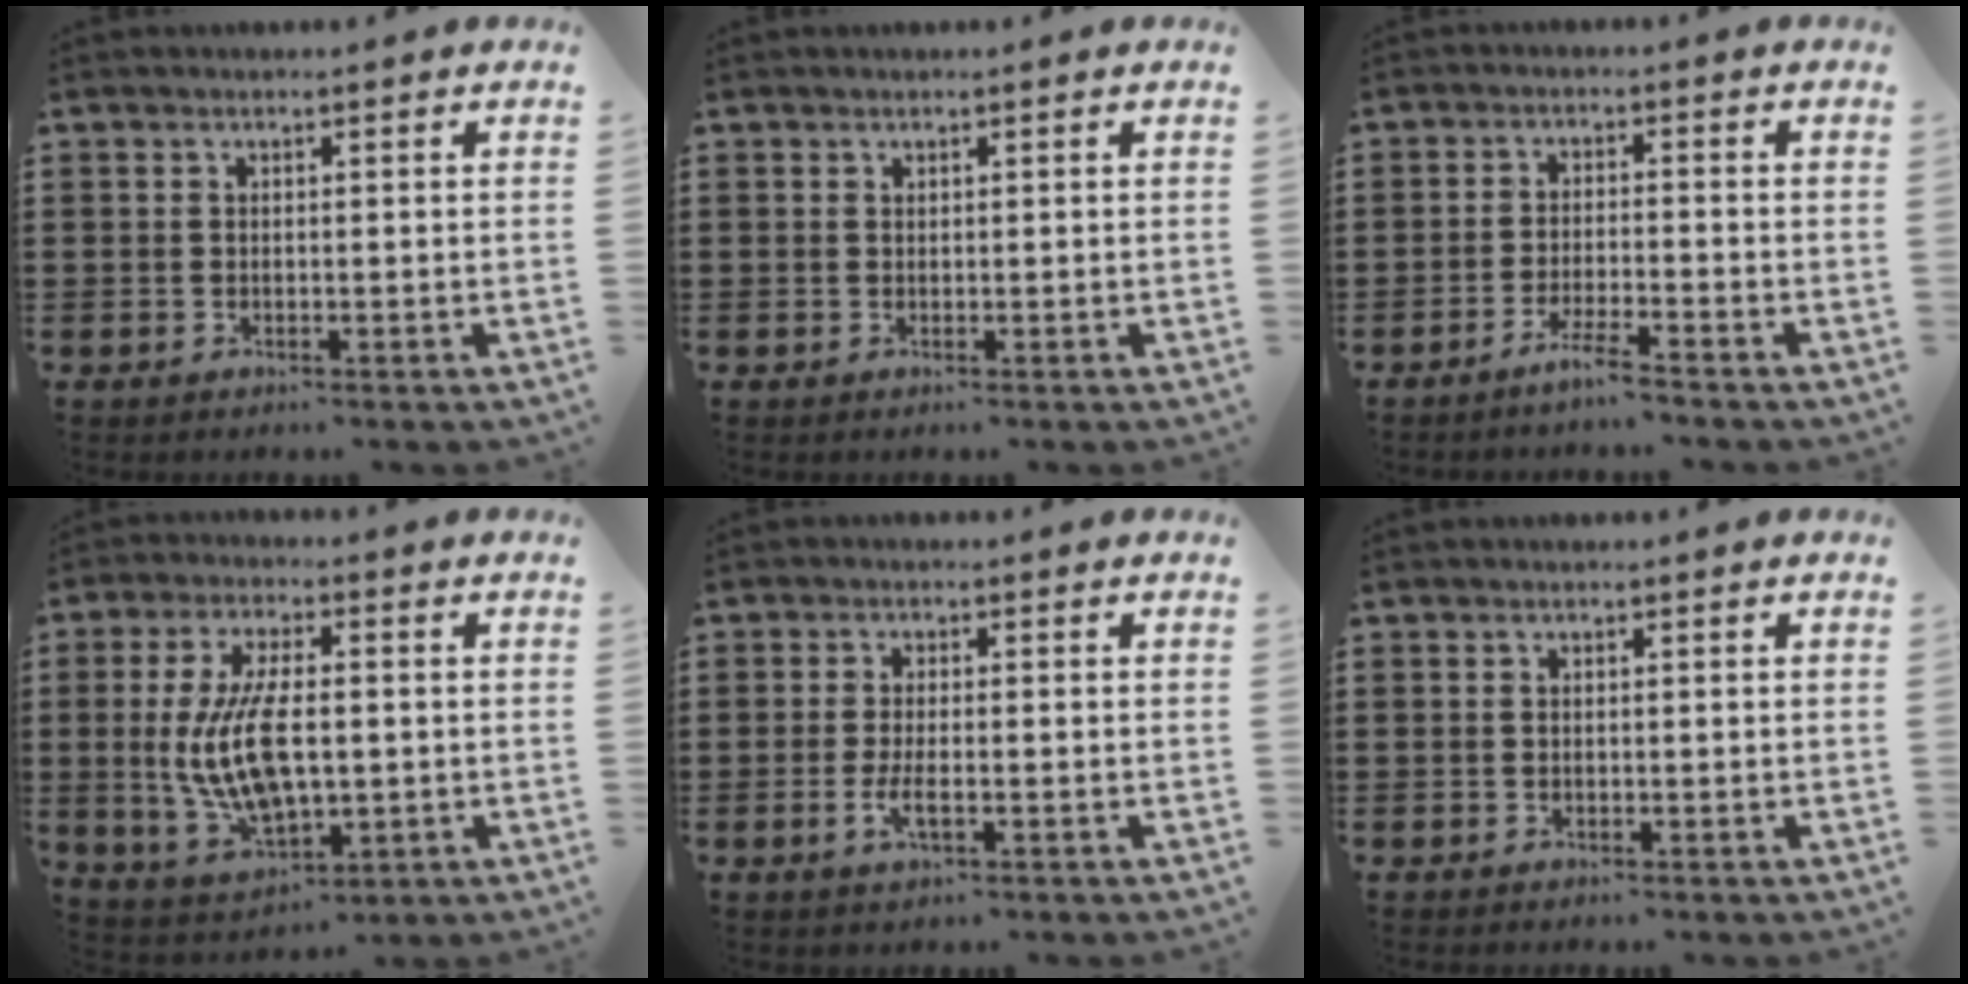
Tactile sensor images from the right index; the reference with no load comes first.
{"total": 0.0}
{"total": 3.7, "force": [-3.2, -0.4, 1.7], "torque": [-0.035, -0.004, -0.061]}
{"total": 10.7, "force": [-0.3, 5.0, 9.4], "torque": [-0.217, -0.006, -0.012]}
{"total": 2.9, "force": [-1.0, 0.8, 2.6], "torque": [-0.060, -0.005, -0.023]}
{"total": 0.0}